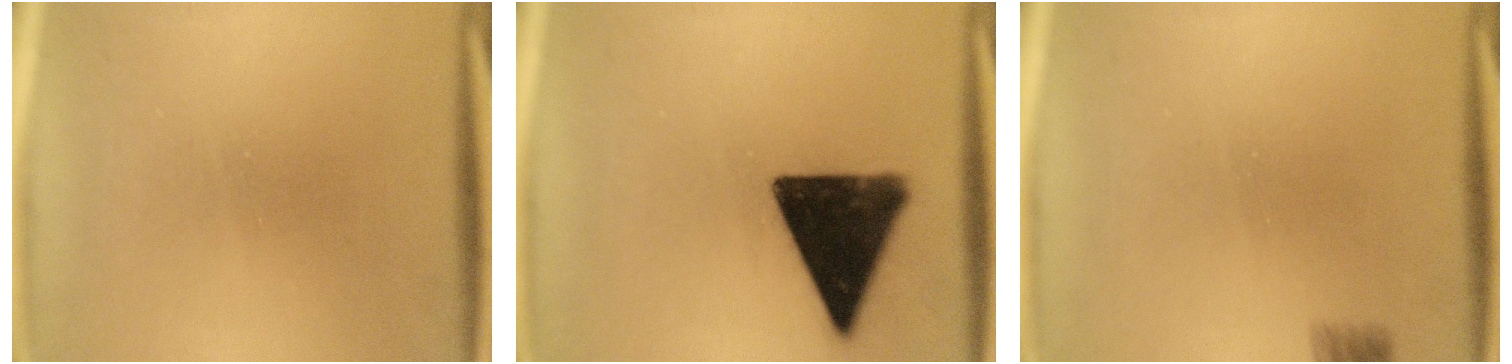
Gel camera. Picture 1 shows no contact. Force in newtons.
{"total": 15.9}
{"total": 2.1}